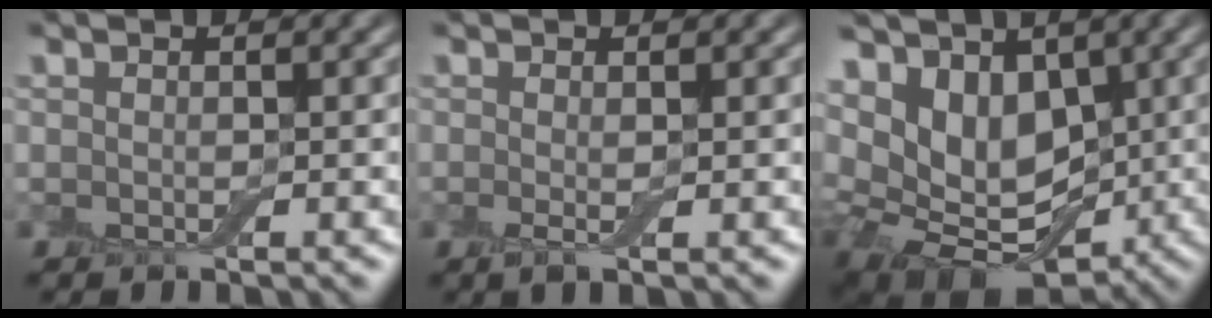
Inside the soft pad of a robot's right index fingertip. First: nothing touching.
{"total": 1.2, "force": [-0.1, 0.2, 1.2], "torque": [-0.024, -0.005, -0.003]}
{"total": 8.8, "force": [0.6, 6.3, 6.1], "torque": [-0.085, -0.017, 0.018]}